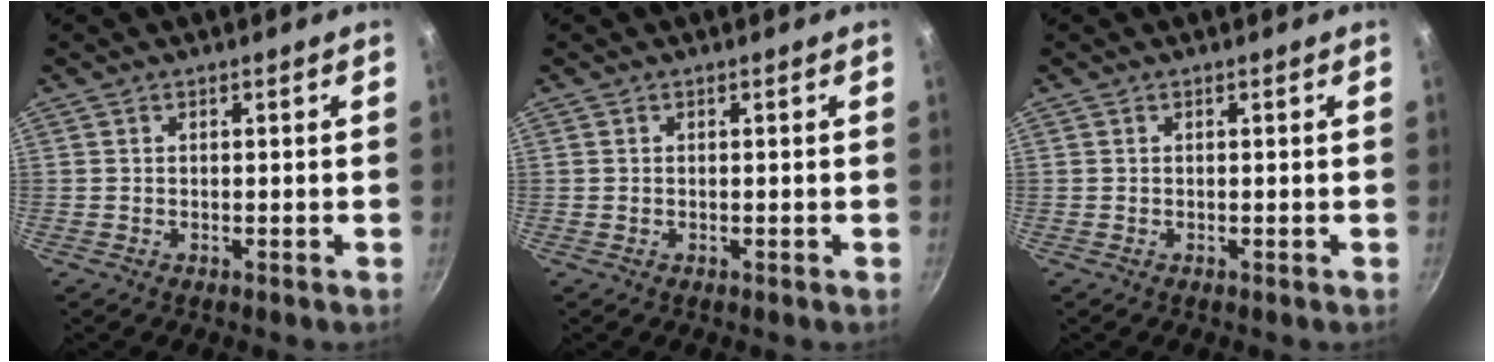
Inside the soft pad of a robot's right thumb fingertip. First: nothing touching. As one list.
[{"total": 0.0}, {"total": 0.0}]